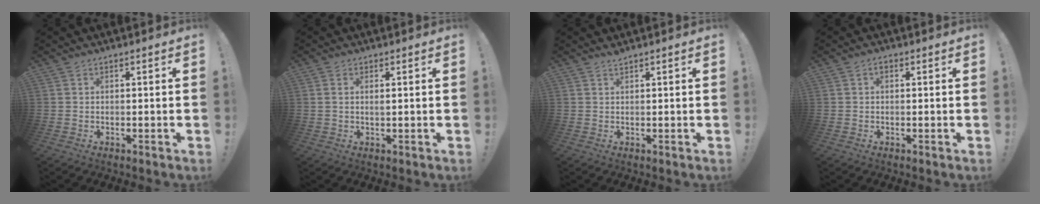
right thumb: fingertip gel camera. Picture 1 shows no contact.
{"total": 1.1, "force": [0.3, 0.1, 1.1], "torque": [-0.019, 0.000, 0.004]}
{"total": 0.9, "force": [0.8, -0.2, 0.3], "torque": [-0.001, -0.002, 0.015]}
{"total": 1.8, "force": [0.4, 1.0, 1.4], "torque": [-0.024, 0.003, 0.006]}